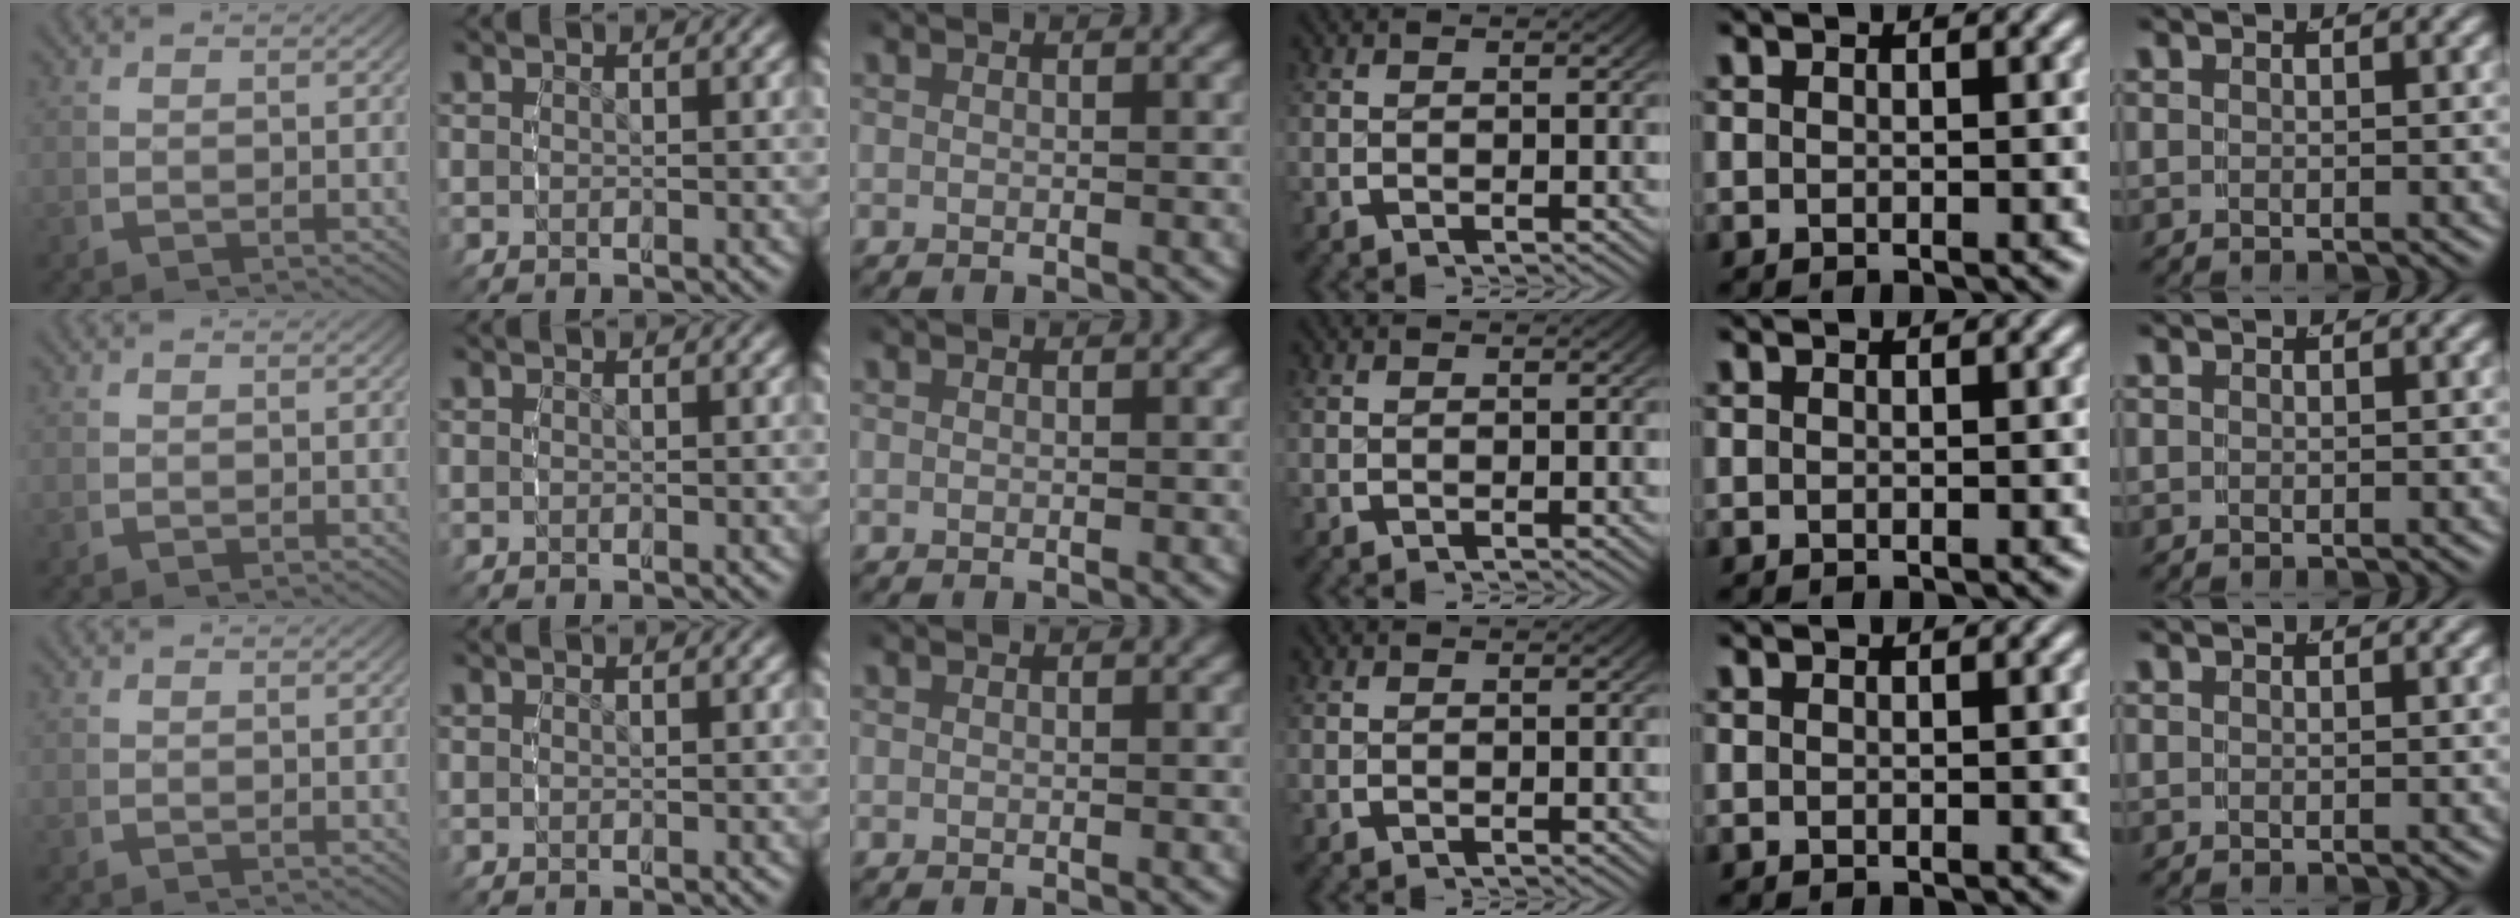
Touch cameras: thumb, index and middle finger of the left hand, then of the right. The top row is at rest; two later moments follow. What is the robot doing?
{"motion": "reach", "object": "shirt"}